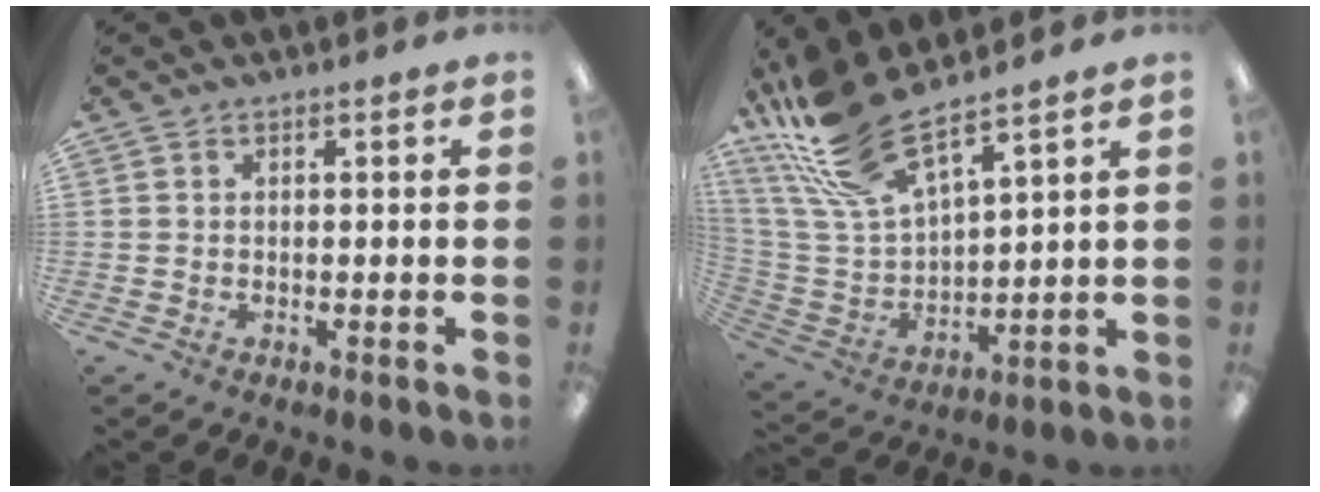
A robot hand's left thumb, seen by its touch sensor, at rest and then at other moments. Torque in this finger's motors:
{"motor_torque": [0.84, -0.28, 1.40, -1.37, 0.39]}